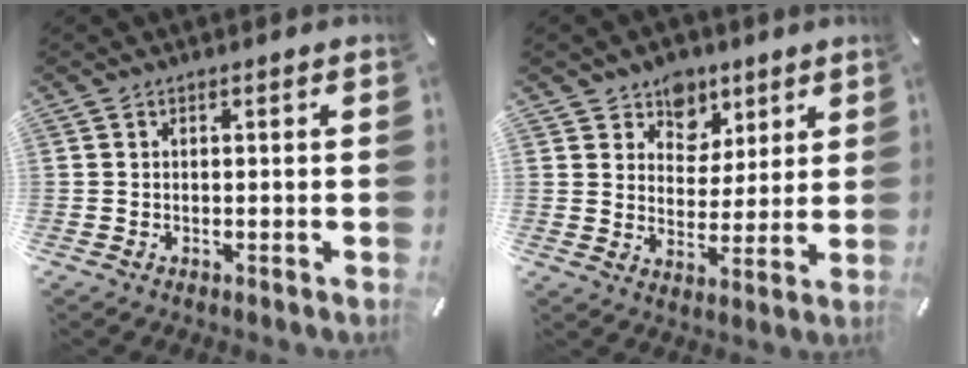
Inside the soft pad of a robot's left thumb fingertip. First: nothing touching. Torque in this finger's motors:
{"motor_torque": [0.06, 0.04, 0.61, -0.59, 0.09]}